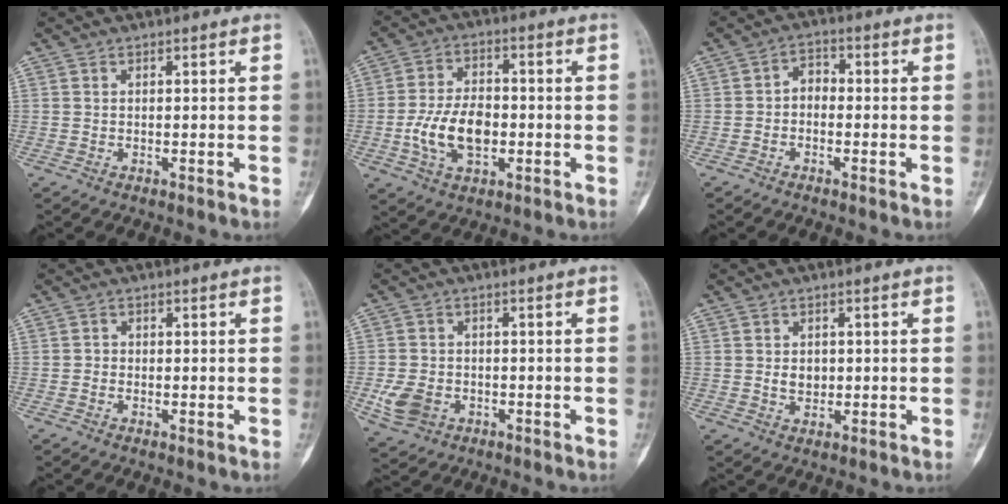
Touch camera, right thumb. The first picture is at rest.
{"total": 11.0, "force": [-2.1, 6.7, 8.5], "torque": [-0.147, 0.014, -0.037]}
{"total": 3.2, "force": [-0.7, 2.3, 2.1], "torque": [-0.018, 0.017, -0.028]}
{"total": 0.8, "force": [-0.2, 0.7, 0.4], "torque": [0.005, 0.003, -0.009]}
{"total": 6.2, "force": [-1.8, 4.8, 3.5], "torque": [-0.064, 0.007, -0.028]}
{"total": 3.0, "force": [0.1, 2.3, 1.8], "torque": [-0.017, 0.001, 0.005]}